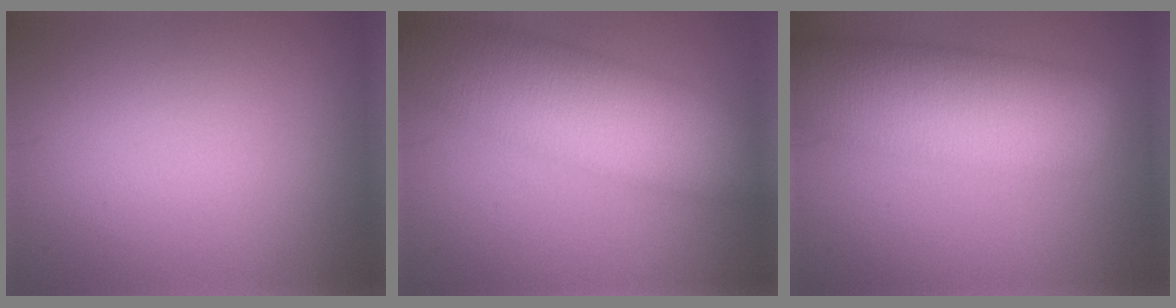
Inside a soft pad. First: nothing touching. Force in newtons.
{"total": 11.0, "press": 10.9, "slide": 0.8}
{"total": 10.5, "press": 10.5, "slide": 0.8}